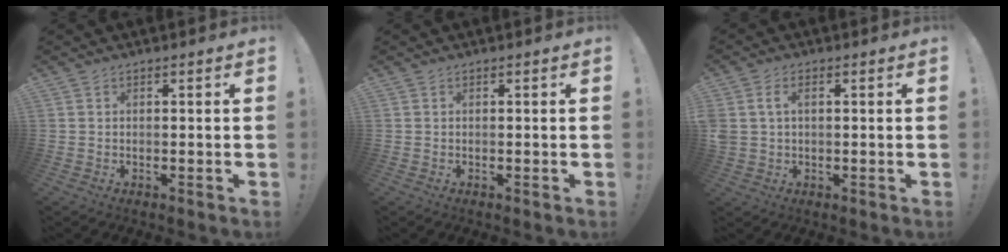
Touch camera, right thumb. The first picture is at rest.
{"total": 0.0}
{"total": 4.4, "force": [1.2, 2.9, 3.1], "torque": [-0.069, 0.004, 0.022]}